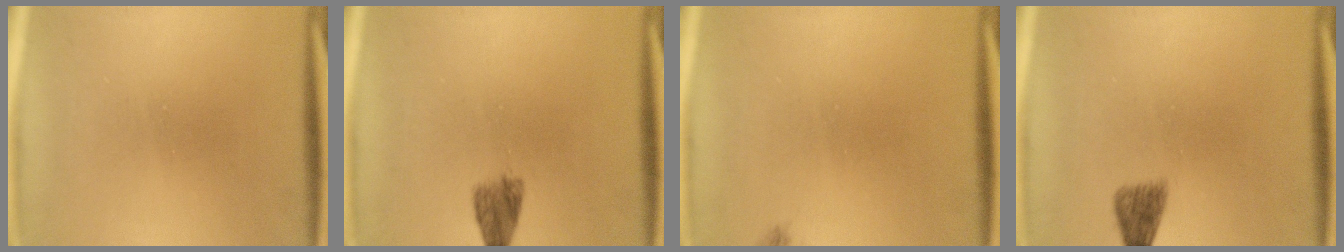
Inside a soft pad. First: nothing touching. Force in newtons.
{"total": 2.1}
{"total": 0.7}
{"total": 2.1}